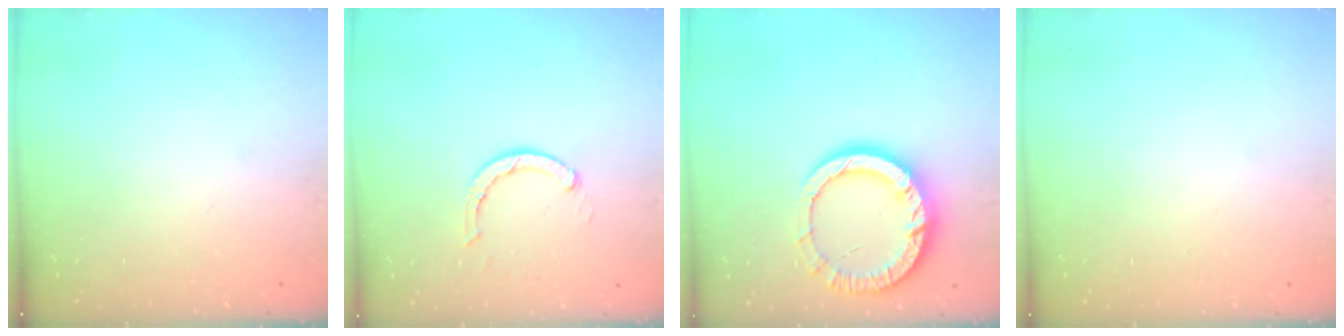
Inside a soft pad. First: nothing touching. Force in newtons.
{"total": 2.9, "press": 2.9, "slide": 0.5}
{"total": 13.0, "press": 12.9, "slide": 1.3}
{"total": 2.6, "press": 2.6, "slide": 0.2}